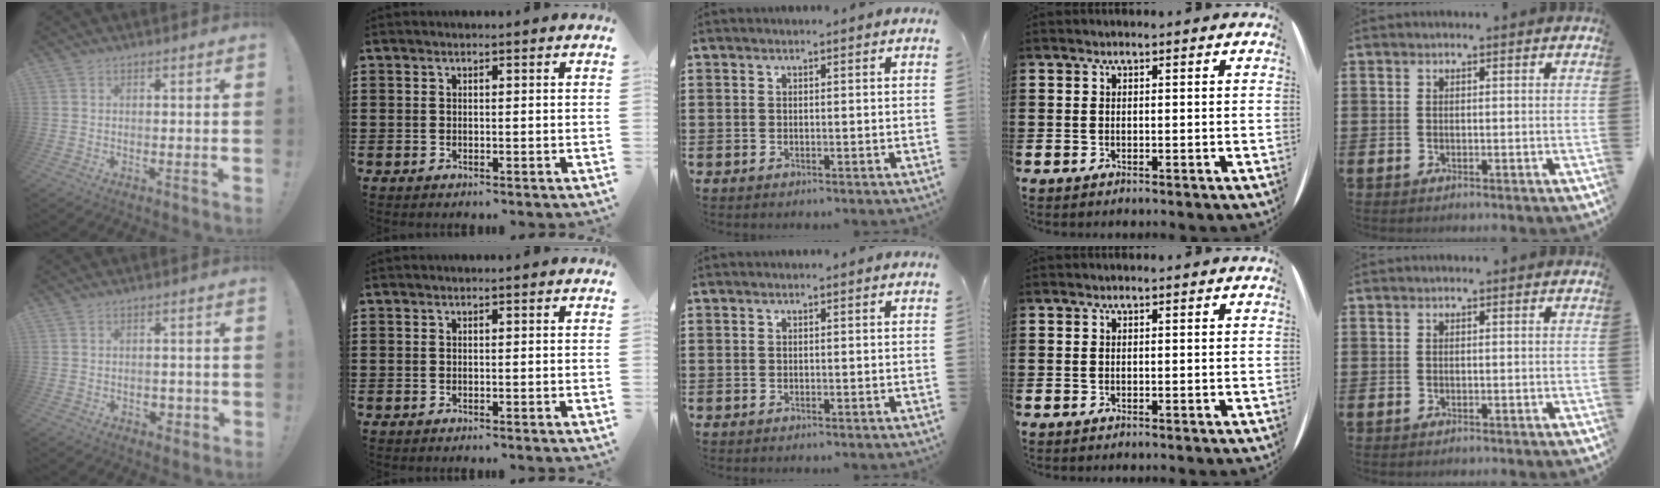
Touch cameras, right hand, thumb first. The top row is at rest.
{"thumb": {"total": 3.1, "force": [-1.0, 2.4, 1.7], "torque": [-0.011, -0.002, -0.018]}}